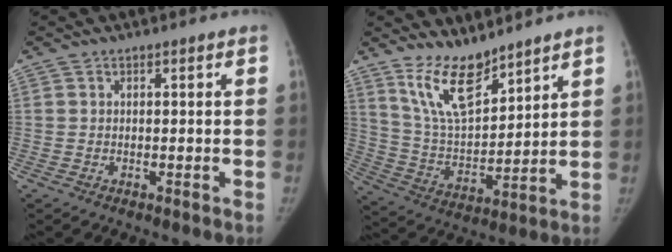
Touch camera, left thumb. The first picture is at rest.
{"total": 12.0, "force": [9.6, 4.1, 6.0], "torque": [-0.087, -0.071, 0.195]}